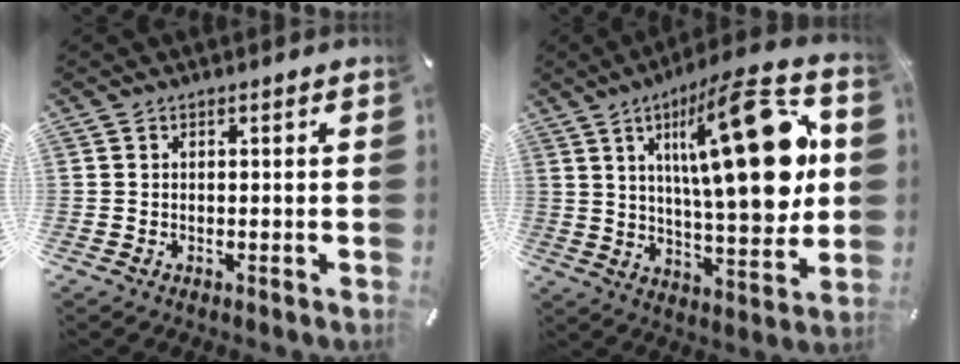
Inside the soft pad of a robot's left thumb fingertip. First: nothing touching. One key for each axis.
{"total": 28.6, "fx": 7.3, "fy": 10.2, "fz": 25.7, "tx": -0.395, "ty": -0.032, "tz": 0.100}